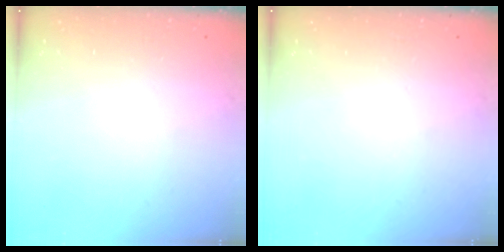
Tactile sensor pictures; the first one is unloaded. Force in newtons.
{"total": 0.0}